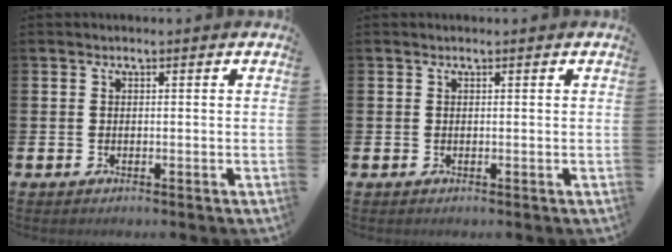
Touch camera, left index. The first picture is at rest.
{"total": 0.0}